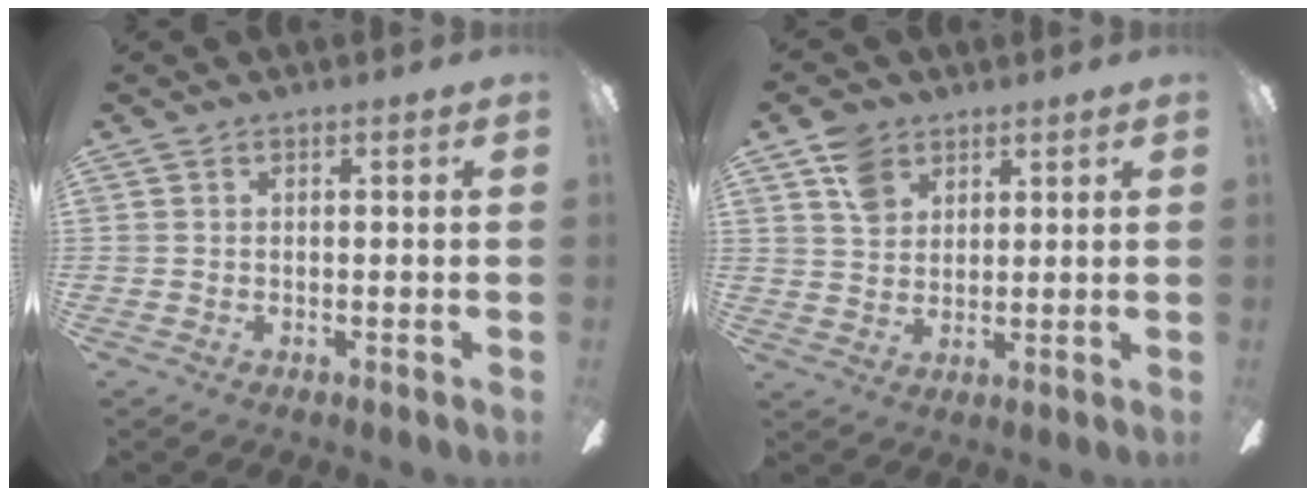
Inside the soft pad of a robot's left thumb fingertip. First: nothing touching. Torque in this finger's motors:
{"motor_torque": [0.10, -0.09, -0.16, 0.03, 0.02]}